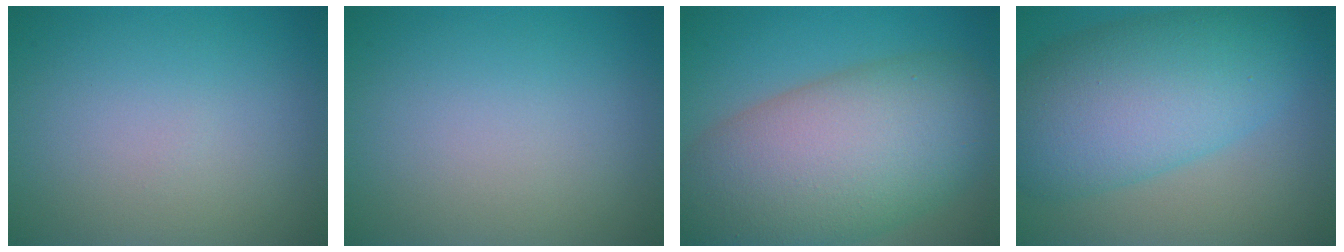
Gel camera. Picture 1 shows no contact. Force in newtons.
{"total": 0.0}
{"total": 13.4, "press": 13.4, "slide": 0.8}
{"total": 10.0, "press": 10.0, "slide": 0.2}